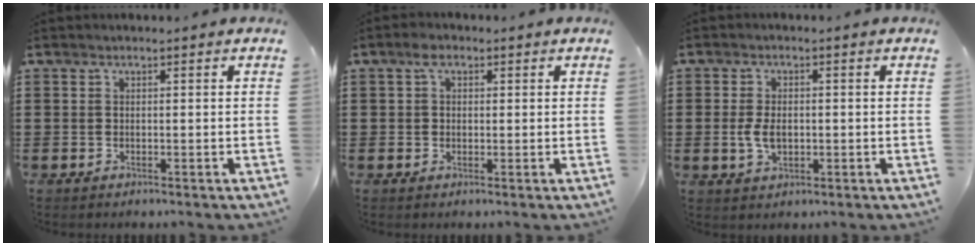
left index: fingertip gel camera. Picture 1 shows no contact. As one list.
[{"total": 2.7, "force": [1.2, 1.9, 1.4], "torque": [-0.033, 0.011, 0.021]}, {"total": 4.1, "force": [-0.4, 2.4, 3.3], "torque": [-0.077, 0.000, -0.011]}]